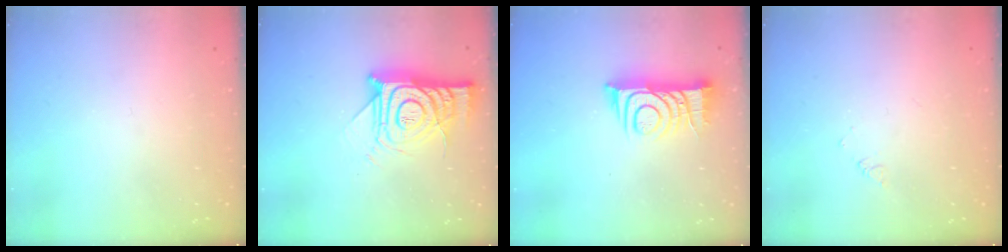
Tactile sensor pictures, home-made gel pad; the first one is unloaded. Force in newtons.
{"total": 15.3, "press": 15.2, "slide": 1.4}
{"total": 11.7, "press": 11.6, "slide": 0.9}
{"total": 2.2, "press": 2.2, "slide": 0.3}